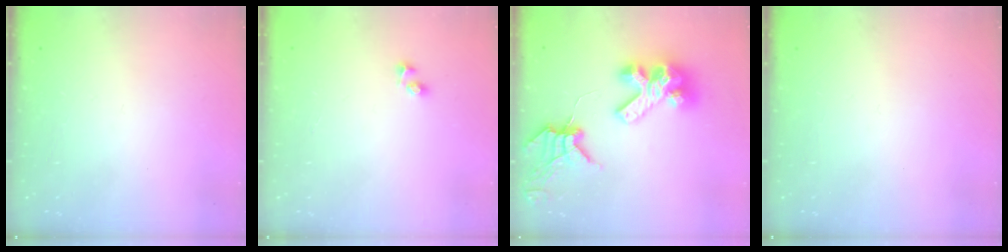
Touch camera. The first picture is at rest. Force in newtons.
{"total": 2.6, "press": 2.3, "slide": 1.2}
{"total": 14.1, "press": 14.0, "slide": 1.7}
{"total": 0.0}